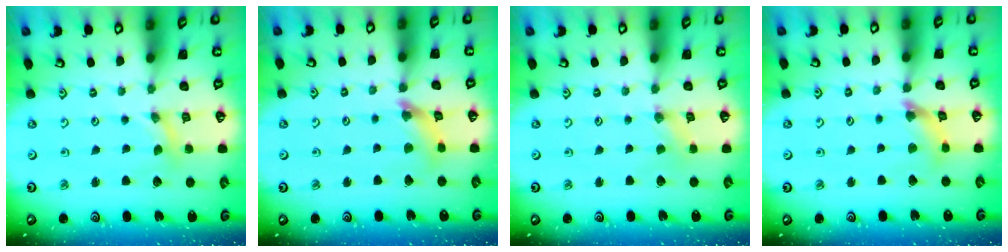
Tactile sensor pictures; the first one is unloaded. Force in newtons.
{"total": 7.1, "press": 7.1, "slide": 0.7}
{"total": 0.9, "press": 0.9, "slide": 0.2}
{"total": 6.6, "press": 6.5, "slide": 0.7}